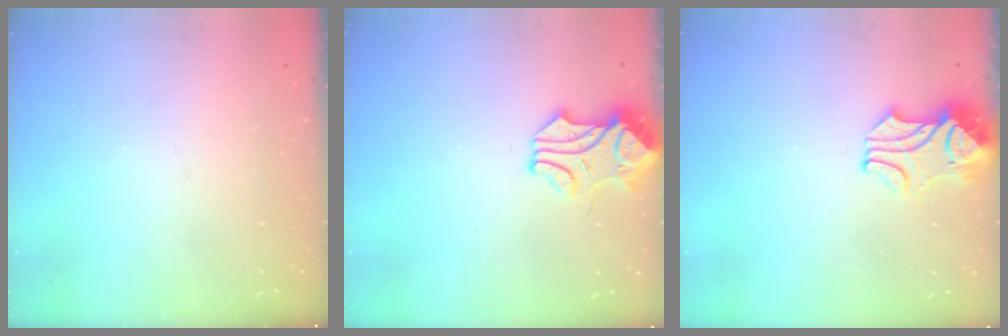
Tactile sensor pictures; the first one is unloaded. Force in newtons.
{"total": 1.4, "press": 1.4, "slide": 0.1}
{"total": 2.3, "press": 2.1, "slide": 1.0}